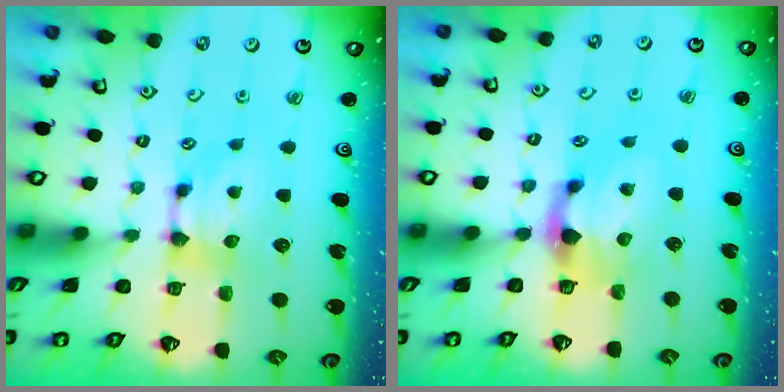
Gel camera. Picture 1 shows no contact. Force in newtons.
{"total": 2.2, "press": 1.7, "slide": 1.4}